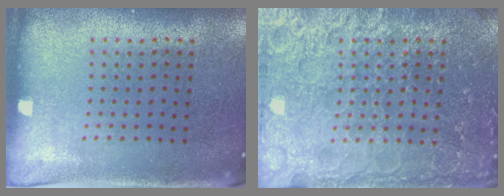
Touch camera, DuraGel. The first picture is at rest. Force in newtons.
{"total": 4.7, "press": 4.6, "slide": 0.5}